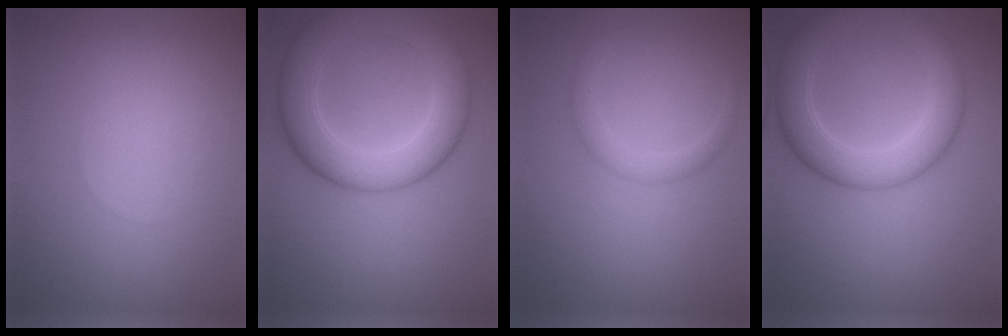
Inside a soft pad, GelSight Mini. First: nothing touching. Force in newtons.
{"total": 7.4, "press": 7.4, "slide": 0.3}
{"total": 1.7, "press": 1.7, "slide": 0.1}
{"total": 6.2, "press": 6.2, "slide": 0.2}